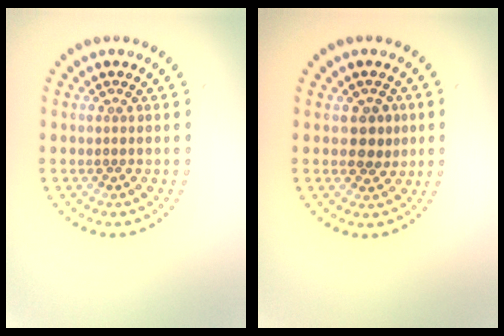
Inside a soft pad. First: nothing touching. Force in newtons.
{"total": 2.1, "press": 2.0, "slide": 0.6}